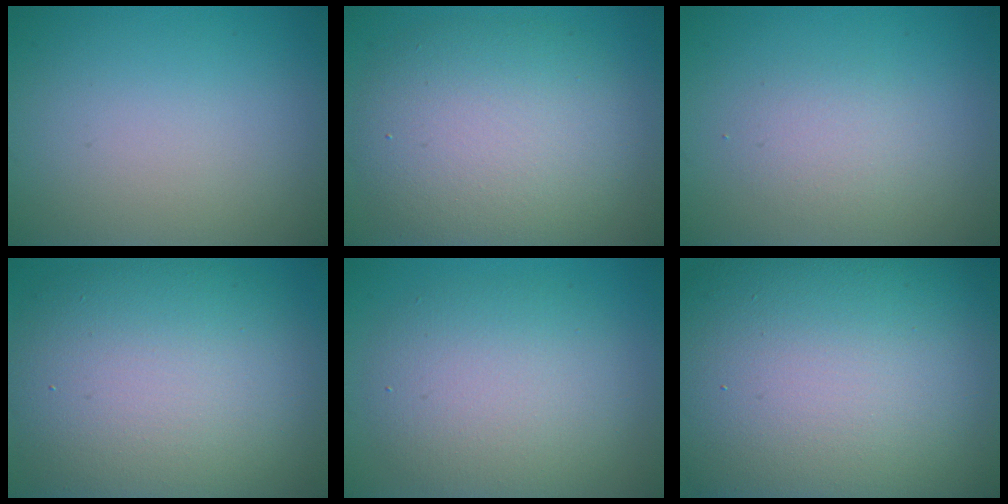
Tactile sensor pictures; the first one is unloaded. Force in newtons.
{"total": 8.4, "press": 8.4, "slide": 0.5}
{"total": 1.9, "press": 1.8, "slide": 0.2}
{"total": 12.8, "press": 12.7, "slide": 0.8}
{"total": 6.1, "press": 6.1, "slide": 0.2}
{"total": 22.7, "press": 22.7, "slide": 1.2}